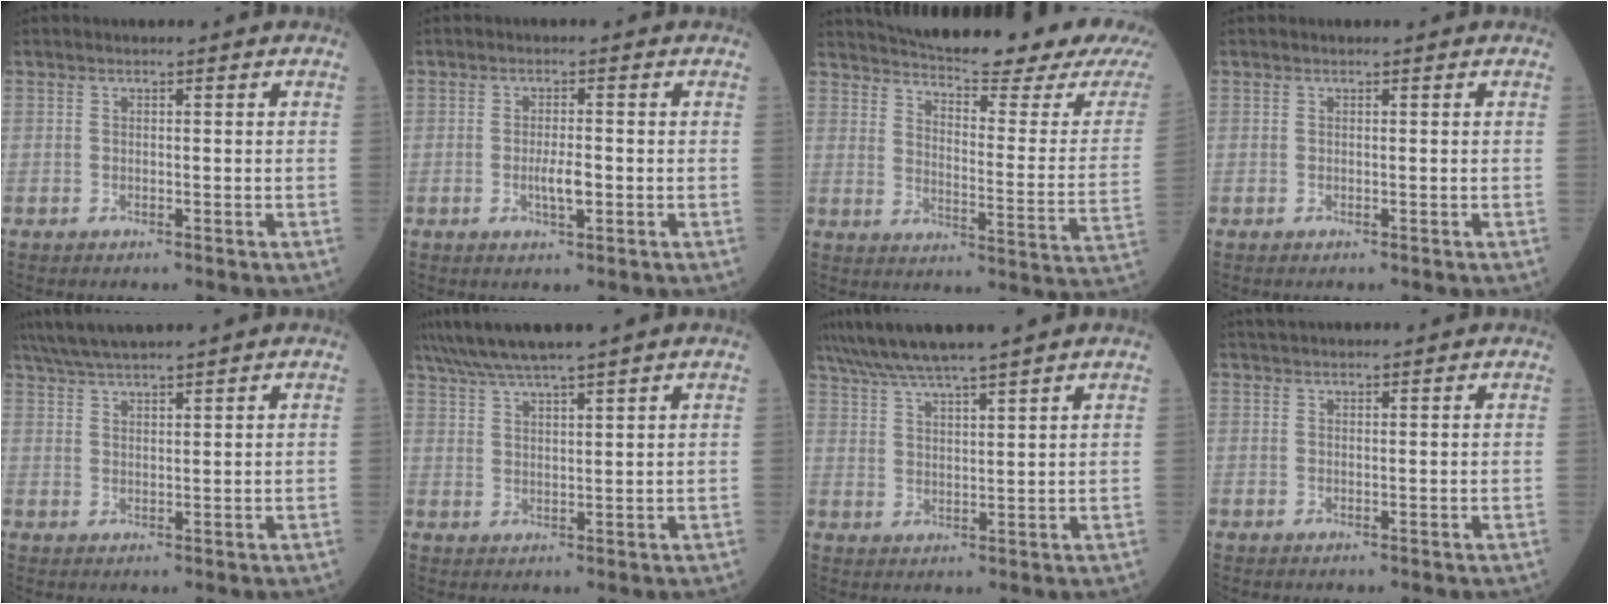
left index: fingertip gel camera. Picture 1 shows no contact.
{"total": 3.0, "force": [-0.9, 0.7, 2.8], "torque": [-0.055, -0.005, -0.015]}
{"total": 24.8, "force": [21.4, 1.9, 12.4], "torque": [-0.192, -0.062, 0.271]}
{"total": 0.0}
{"total": 6.5, "force": [5.7, -0.6, 3.0], "torque": [-0.059, 0.023, 0.108]}
{"total": 7.7, "force": [6.6, -1.2, 3.8], "torque": [-0.071, 0.019, 0.117]}
{"total": 9.0, "force": [7.8, -1.1, 4.3], "torque": [-0.080, 0.018, 0.136]}
{"total": 3.3, "force": [3.0, 0.3, 1.3], "torque": [-0.016, 0.032, 0.050]}